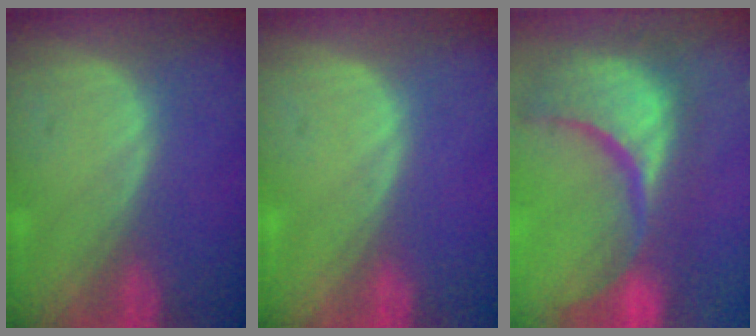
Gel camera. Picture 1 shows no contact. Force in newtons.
{"total": 0.0}
{"total": 15.2, "press": 12.2, "slide": 9.1}